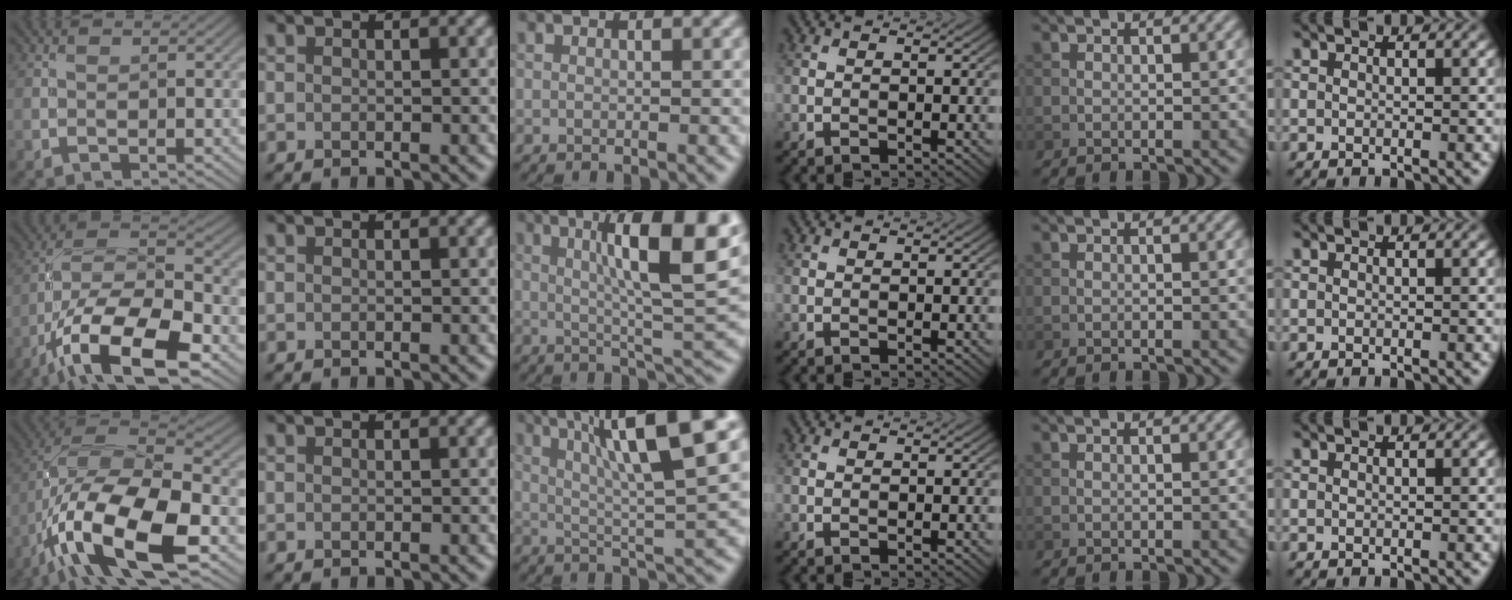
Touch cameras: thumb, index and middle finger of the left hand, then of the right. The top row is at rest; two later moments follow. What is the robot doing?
{"motion": "unscrew", "object": "medicine bottle"}